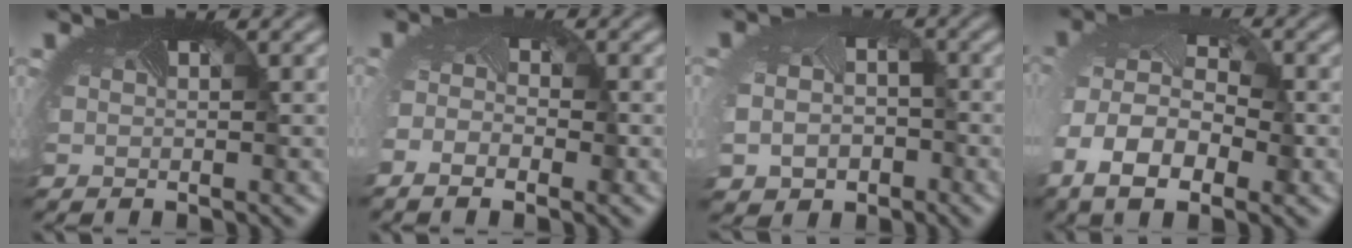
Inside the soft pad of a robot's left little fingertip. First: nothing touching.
{"total": 2.8, "force": [-1.4, 1.6, 1.9], "torque": [-0.035, -0.018, -0.019]}
{"total": 6.1, "force": [-2.1, 4.8, 3.1], "torque": [-0.065, -0.048, -0.020]}
{"total": 8.2, "force": [-3.6, 4.7, 5.7], "torque": [-0.143, -0.027, -0.063]}